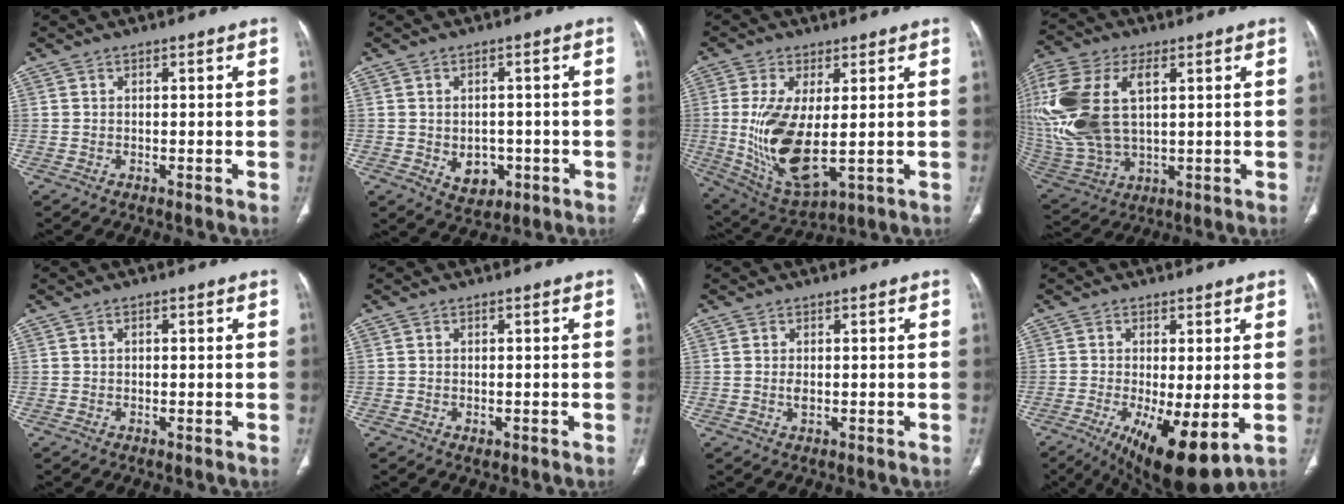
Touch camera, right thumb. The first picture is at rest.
{"total": 5.7, "force": [-1.5, 4.3, 3.4], "torque": [-0.026, 0.006, -0.007]}
{"total": 14.8, "force": [-0.5, 6.2, 13.5], "torque": [-0.271, -0.023, 0.012]}
{"total": 23.0, "force": [4.6, 12.9, 18.4], "torque": [-0.448, -0.004, 0.091]}
{"total": 0.6, "force": [0.2, 0.4, 0.4], "torque": [-0.004, 0.001, 0.002]}
{"total": 0.8, "force": [-0.3, 0.5, 0.6], "torque": [-0.009, -0.001, -0.001]}
{"total": 1.3, "force": [0.0, 0.7, 1.1], "torque": [-0.023, -0.003, 0.001]}
{"total": 13.0, "force": [-3.7, 4.1, 11.8], "torque": [-0.193, -0.026, -0.046]}